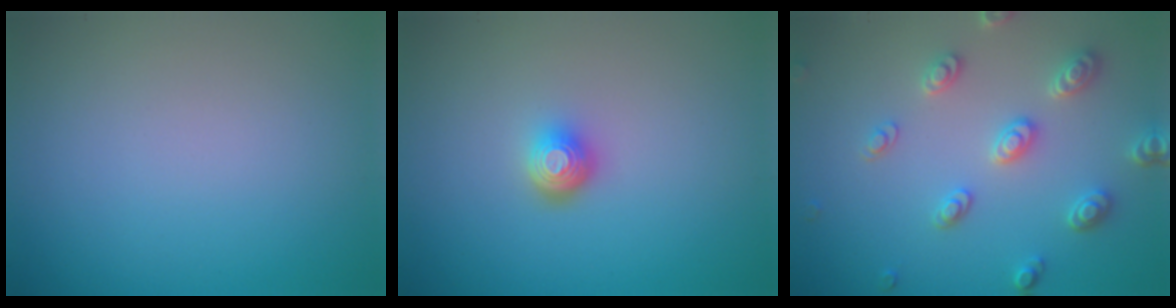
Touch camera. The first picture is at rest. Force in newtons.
{"total": 2.1, "press": 1.5, "slide": 1.5}
{"total": 3.7, "press": 3.3, "slide": 1.6}